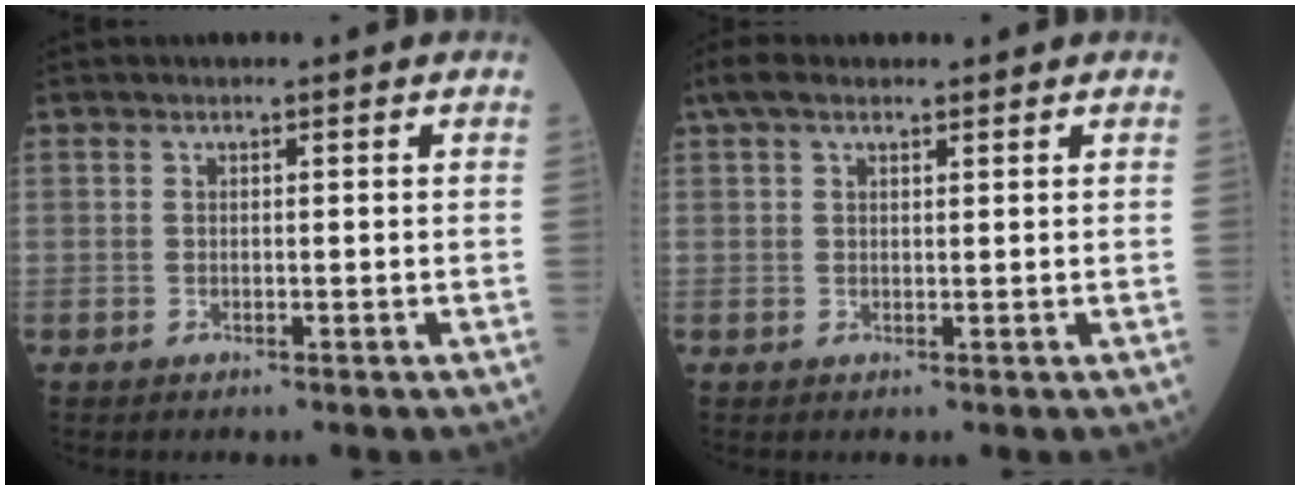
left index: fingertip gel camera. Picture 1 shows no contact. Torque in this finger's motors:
{"motor_torque": [0.12, -0.40, 0.18, 0.05]}